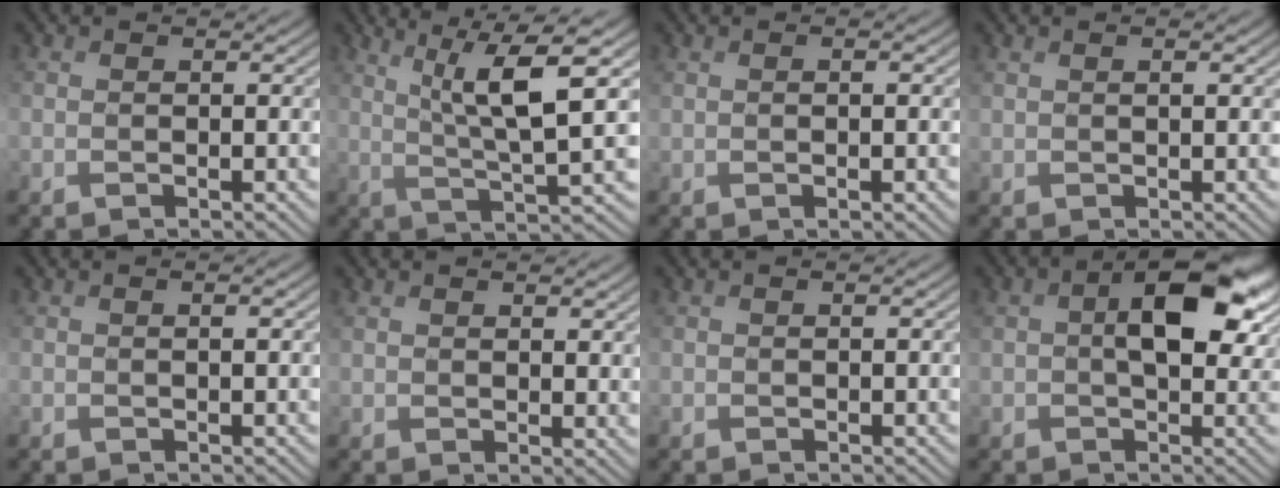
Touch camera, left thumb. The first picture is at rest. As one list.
[{"total": 8.9, "force": [3.0, 1.4, 8.3], "torque": [-0.152, 0.014, 0.055]}, {"total": 1.7, "force": [0.0, 0.3, 1.7], "torque": [-0.031, 0.000, 0.002]}, {"total": 1.2, "force": [0.7, 0.3, 0.8], "torque": [-0.019, 0.002, 0.017]}, {"total": 1.1, "force": [0.5, 0.2, 1.0], "torque": [-0.018, 0.004, 0.008]}, {"total": 2.8, "force": [1.9, 1.3, 1.6], "torque": [-0.035, -0.001, 0.042]}, {"total": 0.6, "force": [0.4, 0.1, 0.4], "torque": [-0.006, 0.003, 0.007]}, {"total": 9.6, "force": [2.5, 5.2, 7.7], "torque": [-0.129, 0.004, 0.037]}]